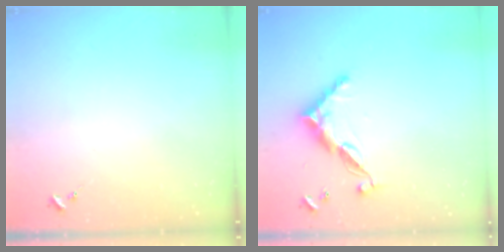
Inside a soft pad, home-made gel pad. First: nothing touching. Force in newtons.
{"total": 11.6, "press": 11.6, "slide": 0.3}